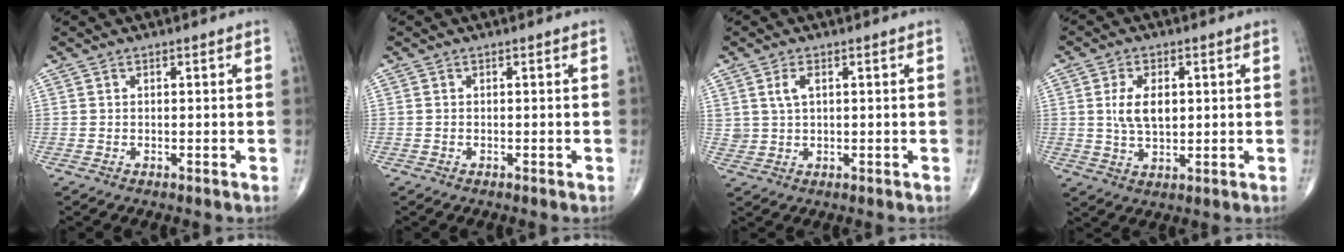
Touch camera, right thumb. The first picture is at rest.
{"total": 0.0}
{"total": 3.3, "force": [1.2, 1.9, 2.4], "torque": [-0.046, -0.005, 0.027]}
{"total": 6.9, "force": [1.1, 4.1, 5.5], "torque": [-0.090, -0.005, 0.023]}